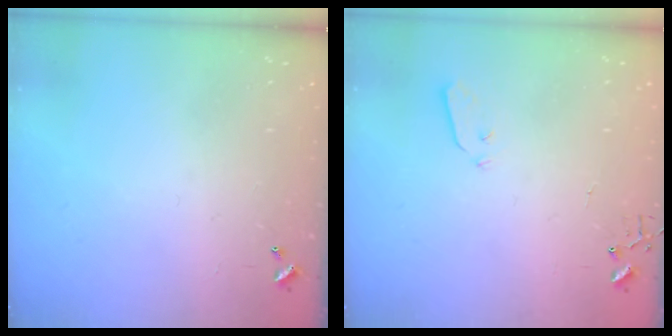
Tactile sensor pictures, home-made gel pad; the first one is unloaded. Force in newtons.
{"total": 3.7, "press": 3.7, "slide": 0.1}